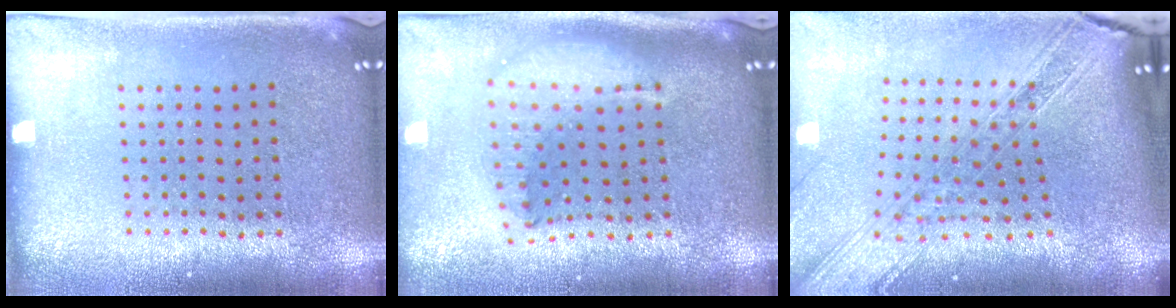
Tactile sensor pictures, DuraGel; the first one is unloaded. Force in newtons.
{"total": 2.2, "press": 1.7, "slide": 1.3}
{"total": 2.6, "press": 2.2, "slide": 1.5}